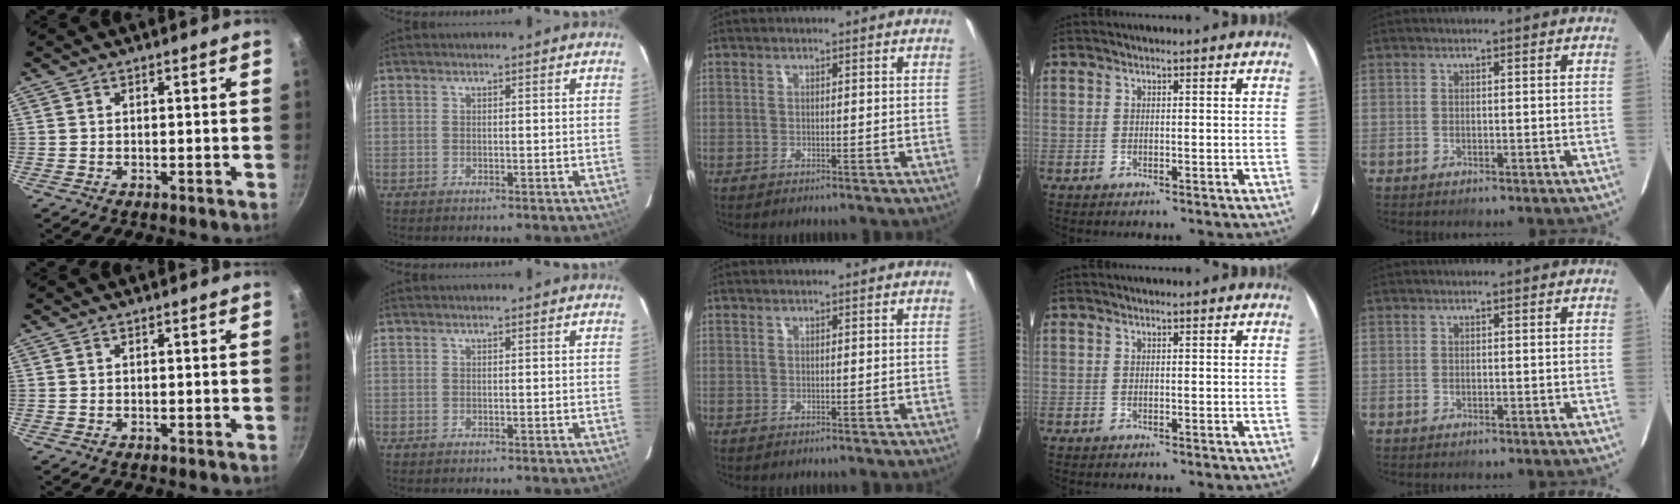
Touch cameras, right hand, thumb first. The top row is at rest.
{}